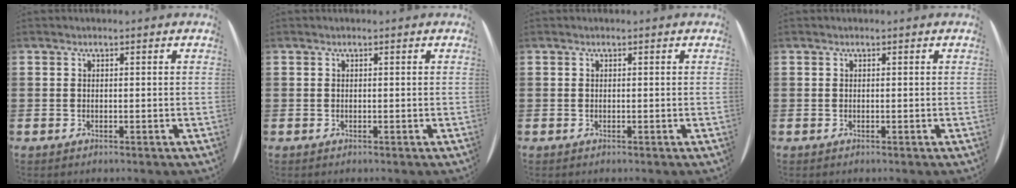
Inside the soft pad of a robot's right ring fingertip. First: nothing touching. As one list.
[{"total": 0.0}, {"total": 0.0}, {"total": 0.0}]